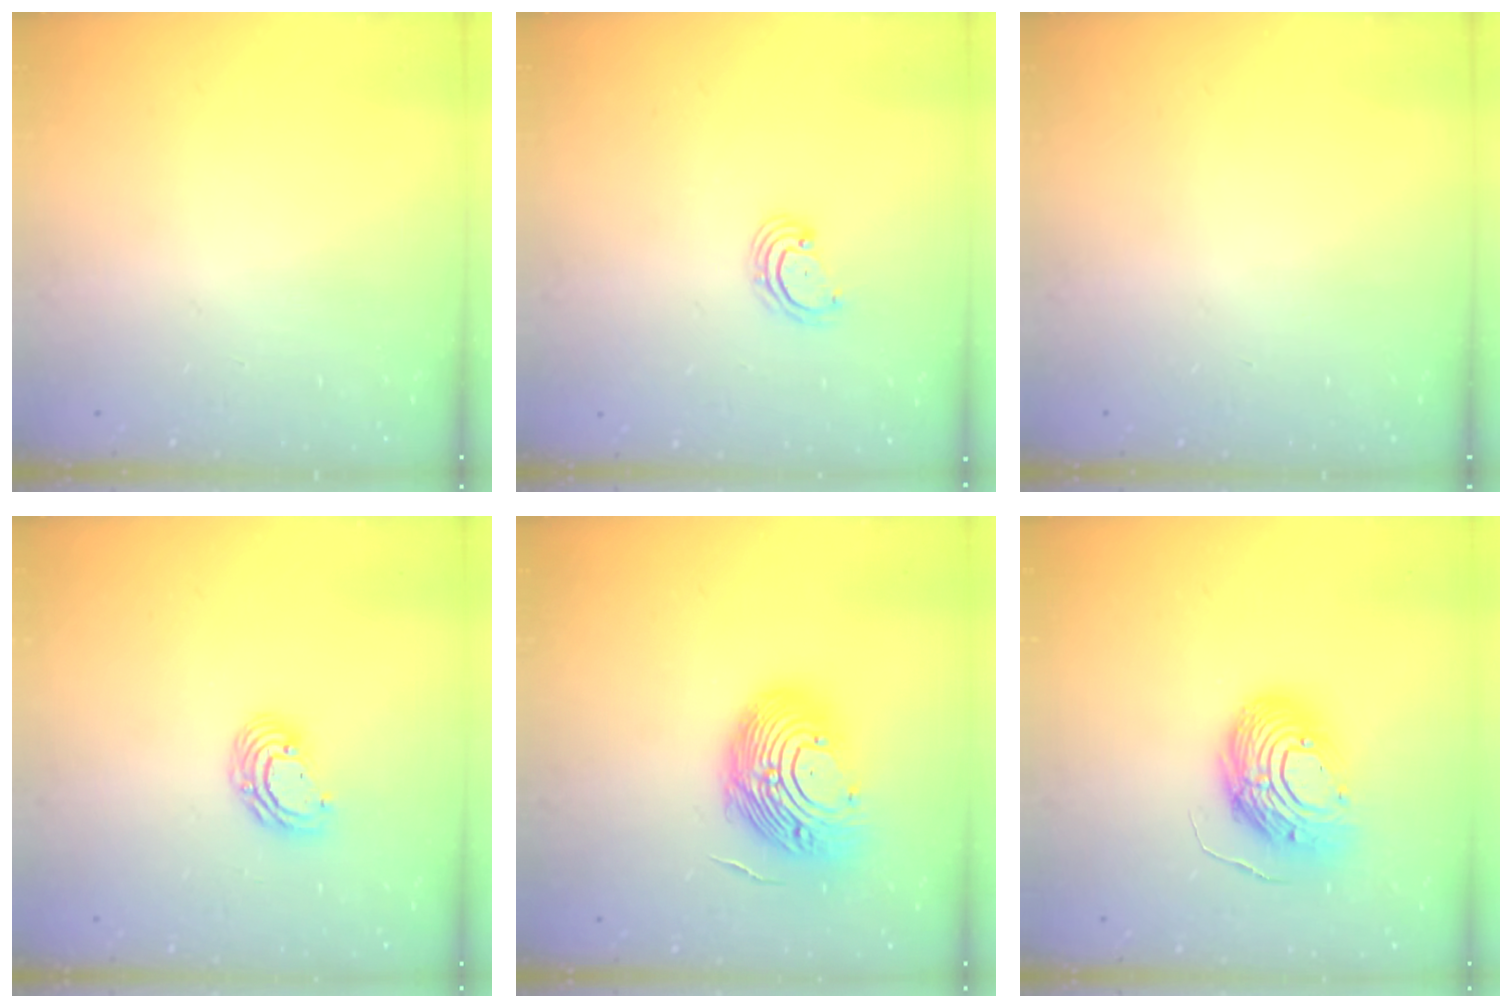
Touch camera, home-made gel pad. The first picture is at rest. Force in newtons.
{"total": 3.3, "press": 3.3, "slide": 0.5}
{"total": 0.0}
{"total": 7.0, "press": 7.0, "slide": 0.8}
{"total": 15.5, "press": 14.6, "slide": 5.1}
{"total": 14.7, "press": 14.6, "slide": 1.4}